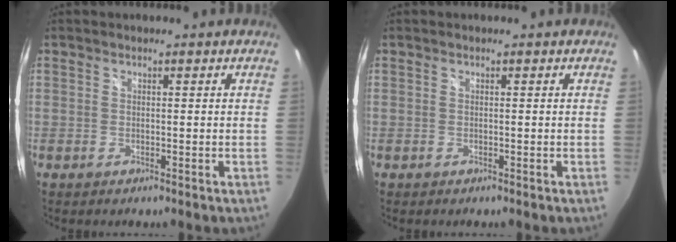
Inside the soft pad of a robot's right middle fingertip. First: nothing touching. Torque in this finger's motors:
{"motor_torque": [-0.19, -0.04, -0.03, 0.00]}